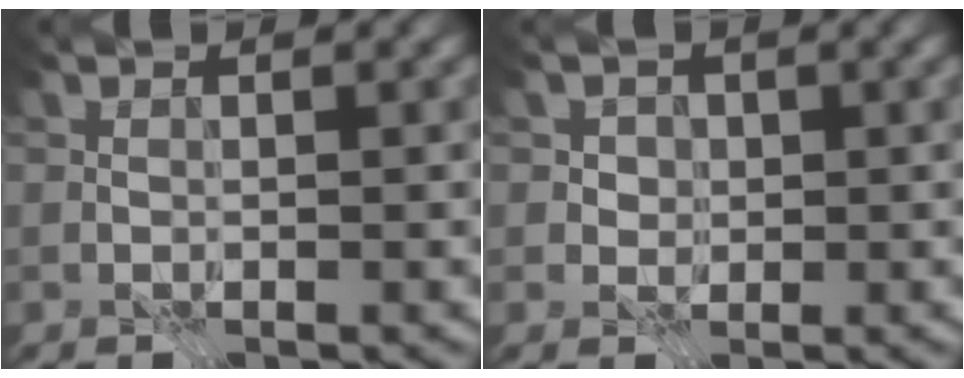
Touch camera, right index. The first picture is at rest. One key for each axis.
{"total": 2.0, "fx": 0.7, "fy": 1.7, "fz": 0.7, "tx": -0.004, "ty": 0.002, "tz": 0.015}